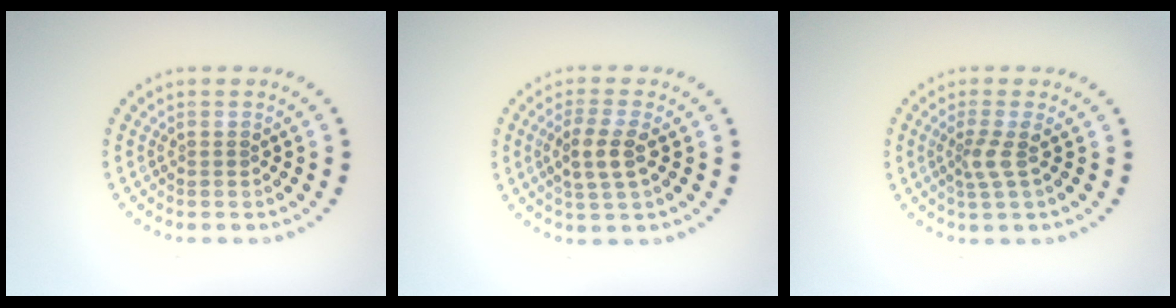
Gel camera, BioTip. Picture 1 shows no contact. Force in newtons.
{"total": 2.8, "press": 2.7, "slide": 1.0}
{"total": 2.0, "press": 1.4, "slide": 1.4}